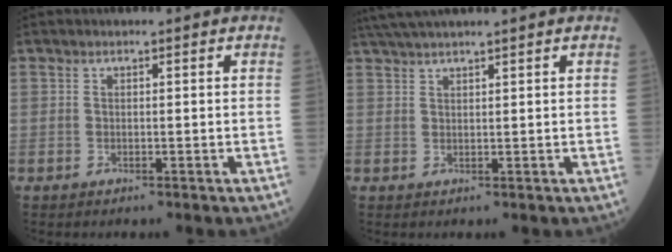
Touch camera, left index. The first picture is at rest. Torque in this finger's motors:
{"motor_torque": [0.94, -1.20, 0.27, 0.08]}